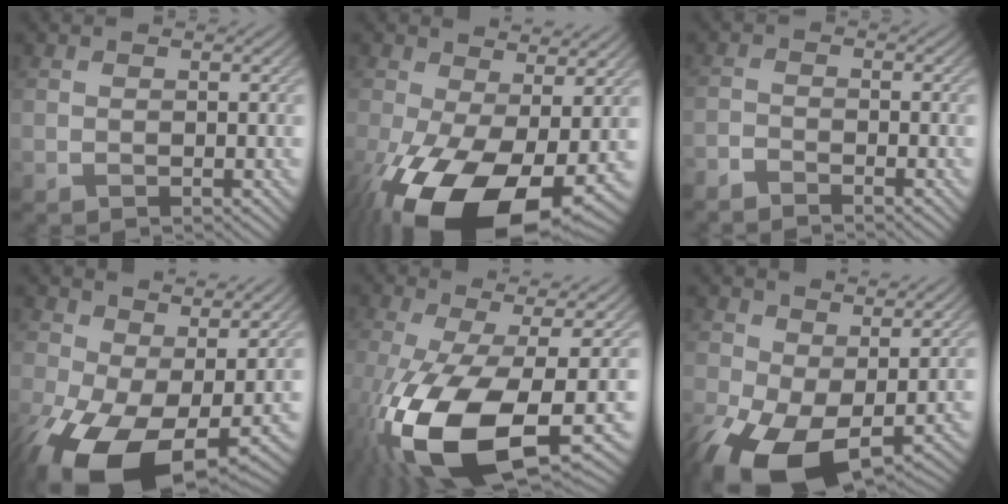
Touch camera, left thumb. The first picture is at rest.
{"total": 16.7, "force": [-5.1, 8.9, 13.2], "torque": [-0.269, -0.052, -0.065]}
{"total": 2.4, "force": [-2.3, 0.2, 0.7], "torque": [-0.014, -0.006, -0.050]}
{"total": 15.1, "force": [-2.7, 8.6, 12.1], "torque": [-0.246, -0.051, -0.025]}
{"total": 17.0, "force": [-5.2, 6.7, 14.8], "torque": [-0.329, -0.045, -0.078]}
{"total": 12.5, "force": [-2.2, 7.1, 10.1], "torque": [-0.213, -0.043, -0.023]}